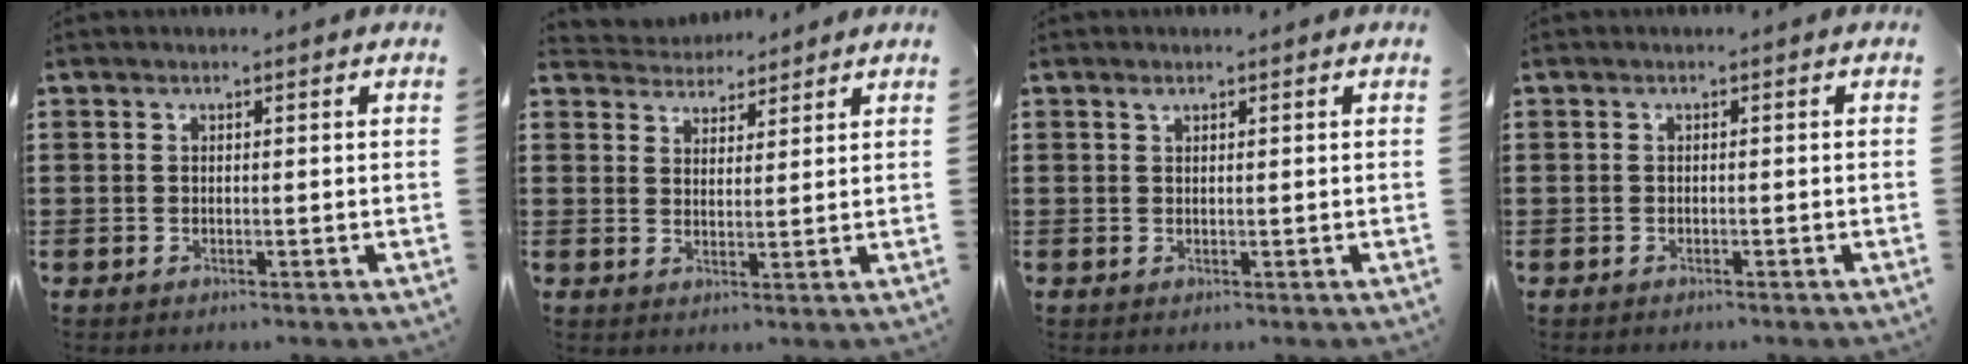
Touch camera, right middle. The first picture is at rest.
{"total": 3.8, "force": [3.5, 1.1, -0.6], "torque": [-0.004, -0.011, 0.066]}
{"total": 0.8, "force": [0.6, 0.2, 0.4], "torque": [-0.010, 0.000, 0.012]}
{"total": 0.7, "force": [-0.6, 0.2, -0.1], "torque": [0.003, 0.002, -0.014]}